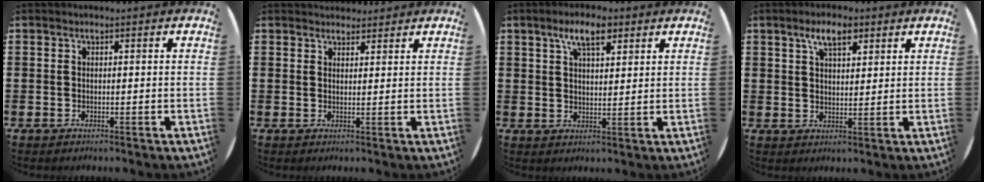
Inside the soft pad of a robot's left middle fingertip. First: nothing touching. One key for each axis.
{"total": 2.0, "fx": 2.0, "fy": 0.5, "fz": -0.2, "tx": 0.001, "ty": -0.001, "tz": 0.037}
{"total": 5.8, "fx": 3.8, "fy": 2.2, "fz": 3.8, "tx": -0.067, "ty": 0.000, "tz": 0.063}
{"total": 4.8, "fx": 3.1, "fy": 2.1, "fz": 3.0, "tx": -0.049, "ty": 0.003, "tz": 0.052}